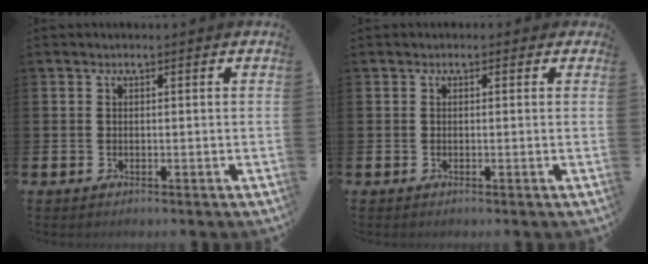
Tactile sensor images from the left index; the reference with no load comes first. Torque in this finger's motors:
{"motor_torque": [1.06, -0.94, 0.16, 0.08]}